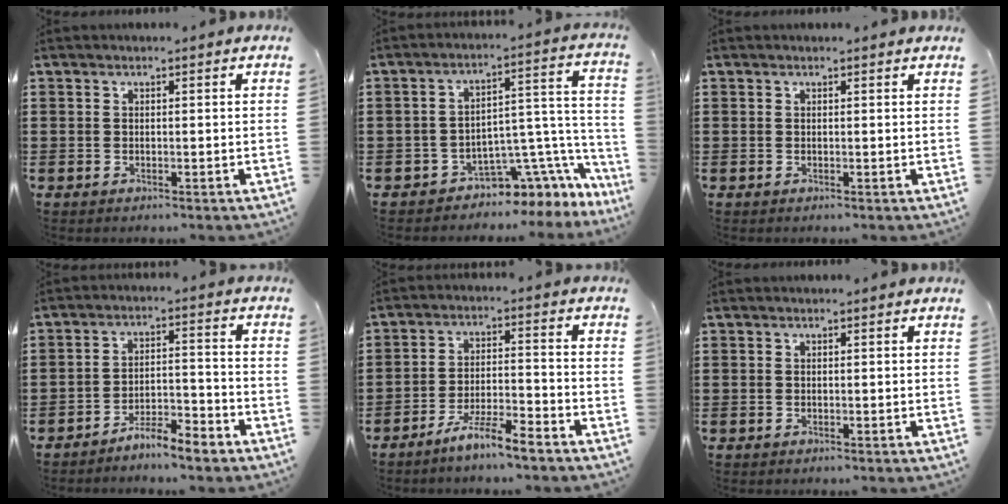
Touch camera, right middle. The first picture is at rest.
{"total": 5.7, "force": [-4.7, 2.5, 2.2], "torque": [-0.035, -0.013, -0.086]}
{"total": 0.0}
{"total": 5.0, "force": [-4.9, 0.2, 1.2], "torque": [-0.023, 0.007, -0.096]}
{"total": 6.0, "force": [-5.2, 0.1, 3.0], "torque": [-0.065, -0.007, -0.099]}
{"total": 0.0}